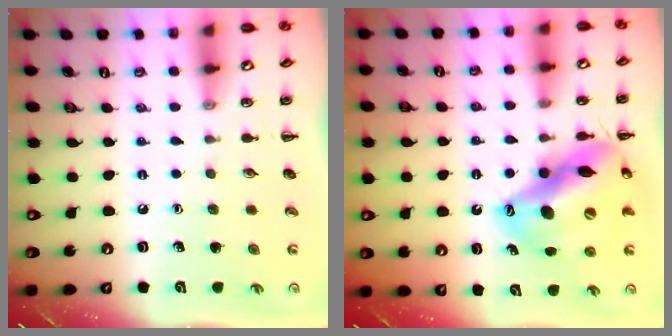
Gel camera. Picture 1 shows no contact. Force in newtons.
{"total": 18.4, "press": 17.7, "slide": 5.1}